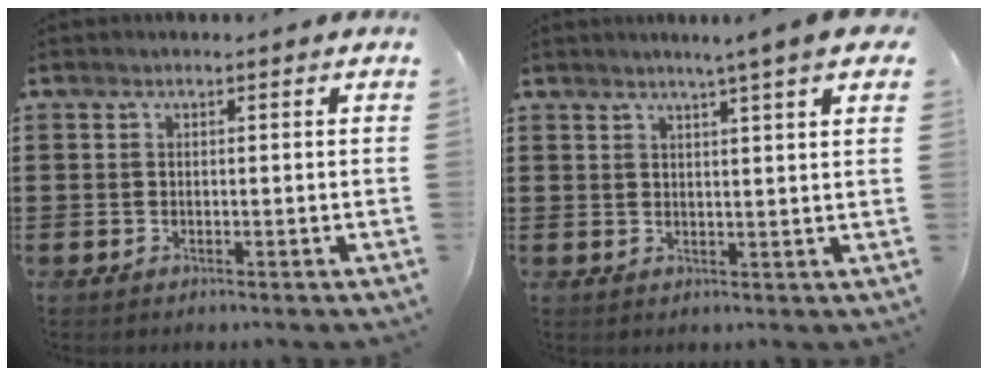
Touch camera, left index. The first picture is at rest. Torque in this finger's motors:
{"motor_torque": [2.14, 0.00, 0.31, 0.07]}